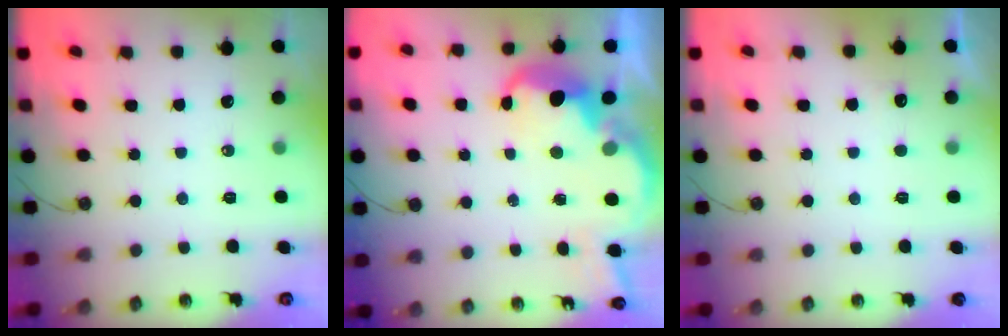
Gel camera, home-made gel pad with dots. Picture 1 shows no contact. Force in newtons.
{"total": 7.9, "press": 7.9, "slide": 0.6}
{"total": 1.2, "press": 0.9, "slide": 0.8}